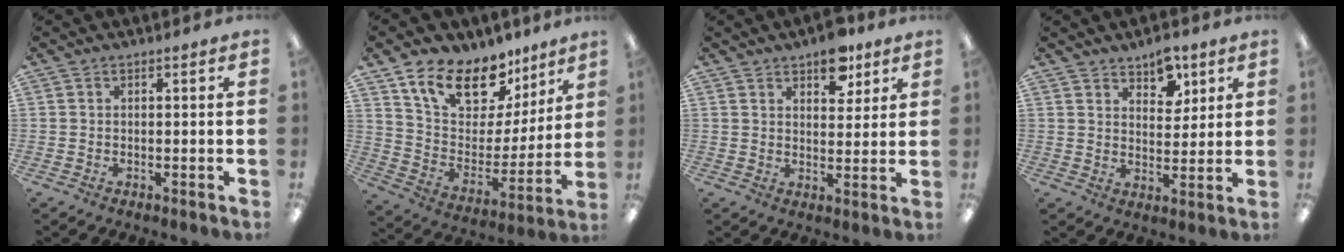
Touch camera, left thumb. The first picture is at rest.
{"total": 17.6, "force": [12.4, 9.7, 8.0], "torque": [-0.147, -0.076, 0.226]}
{"total": 8.1, "force": [5.6, 4.3, 3.9], "torque": [-0.029, -0.029, 0.093]}
{"total": 6.9, "force": [5.1, 3.8, 2.7], "torque": [-0.020, -0.027, 0.087]}